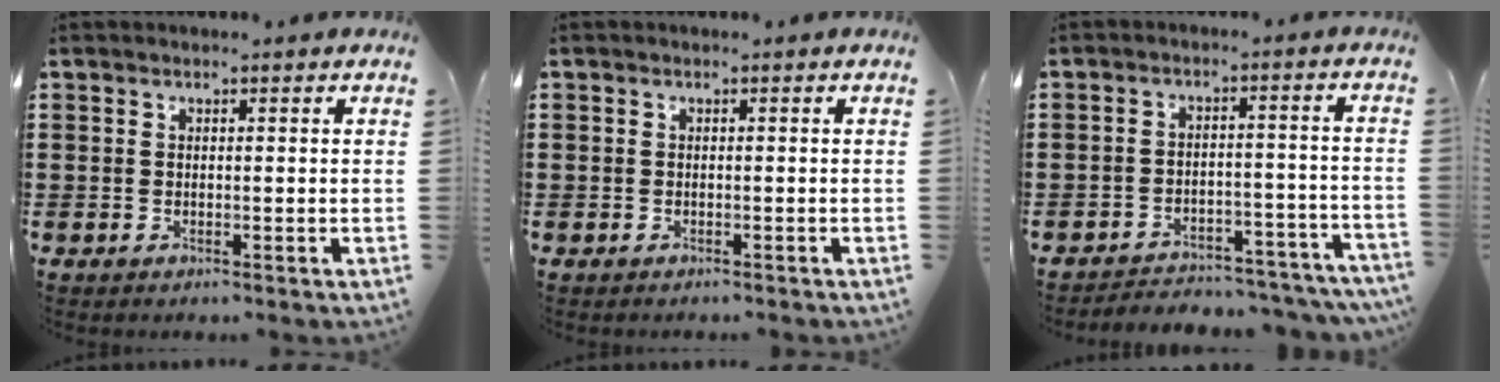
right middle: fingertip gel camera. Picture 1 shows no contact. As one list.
[{"total": 0.7, "force": [-0.5, 0.5, -0.1], "torque": [0.001, 0.003, -0.012]}, {"total": 4.1, "force": [-4.1, 0.5, 0.5], "torque": [-0.012, 0.008, -0.087]}]